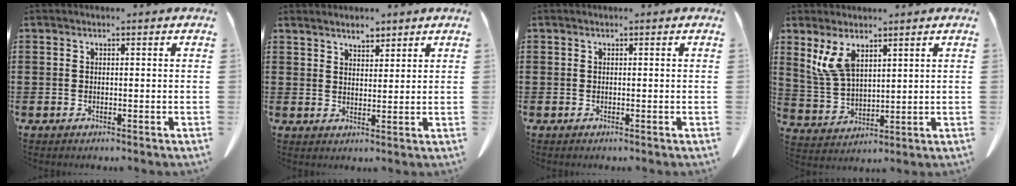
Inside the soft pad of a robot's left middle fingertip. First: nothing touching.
{"total": 2.8, "force": [2.6, 0.8, 0.8], "torque": [-0.019, 0.001, 0.049]}
{"total": 0.0}
{"total": 6.8, "force": [3.9, 3.1, 4.7], "torque": [-0.119, -0.009, 0.067]}